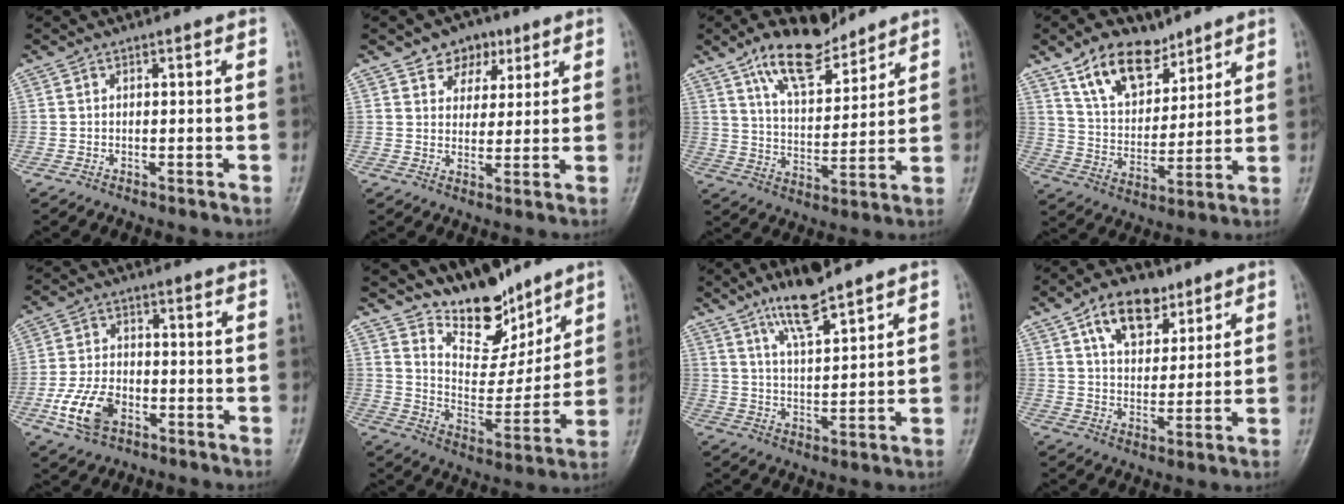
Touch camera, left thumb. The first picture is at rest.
{"total": 6.6, "force": [3.9, 4.9, 2.2], "torque": [0.002, -0.014, 0.059]}
{"total": 12.5, "force": [9.1, 5.4, 6.8], "torque": [-0.093, -0.054, 0.167]}
{"total": 13.3, "force": [8.8, 7.5, 6.5], "torque": [-0.078, -0.049, 0.163]}
{"total": 9.4, "force": [-3.8, 6.0, 6.2], "torque": [-0.118, 0.014, -0.071]}
{"total": 13.7, "force": [11.4, 6.1, 4.8], "torque": [-0.037, -0.084, 0.203]}
{"total": 9.0, "force": [6.6, 1.9, 5.8], "torque": [-0.097, -0.042, 0.121]}
{"total": 11.2, "force": [6.3, 6.6, 6.5], "torque": [-0.077, -0.028, 0.108]}